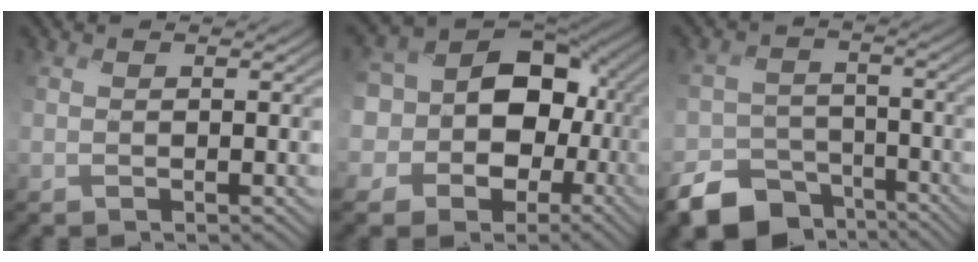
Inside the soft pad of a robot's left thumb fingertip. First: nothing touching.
{"total": 13.6, "force": [-0.7, 11.0, 7.9], "torque": [-0.169, -0.011, -0.018]}
{"total": 10.1, "force": [-7.6, 6.0, 2.9], "torque": [-0.049, -0.020, -0.126]}